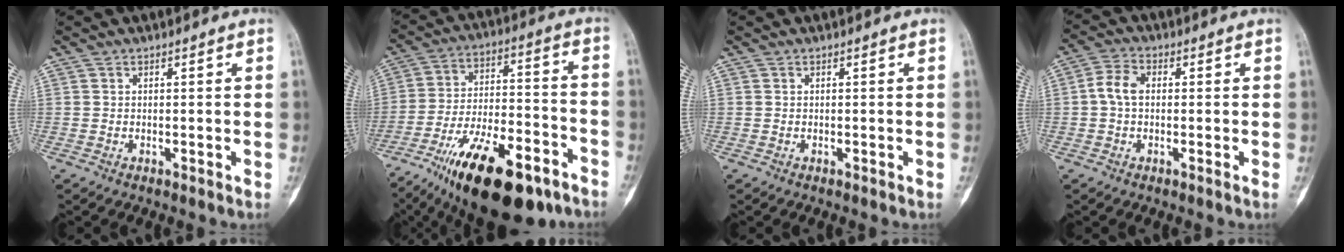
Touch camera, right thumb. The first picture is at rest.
{"total": 23.8, "force": [-14.5, 8.9, 16.6], "torque": [-0.264, 0.068, -0.233]}
{"total": 0.0}
{"total": 4.6, "force": [0.0, 2.7, 3.7], "torque": [-0.075, 0.010, -0.012]}